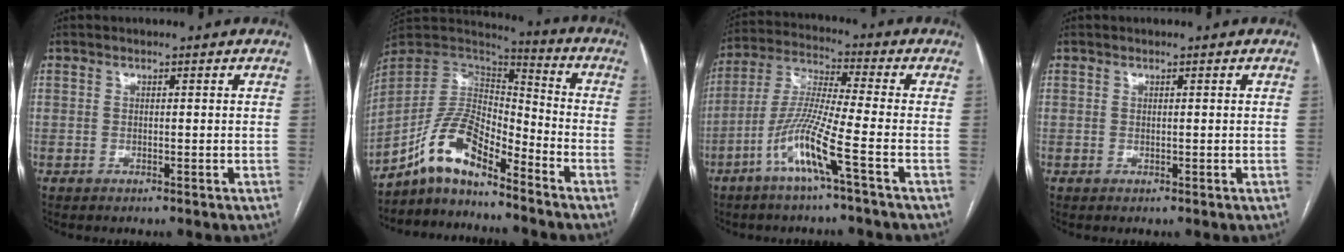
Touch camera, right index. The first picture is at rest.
{"total": 11.6, "force": [-8.4, 3.3, 7.2], "torque": [-0.144, 0.031, -0.158]}
{"total": 10.2, "force": [-4.9, -1.0, 8.9], "torque": [-0.187, -0.004, -0.100]}
{"total": 0.0}